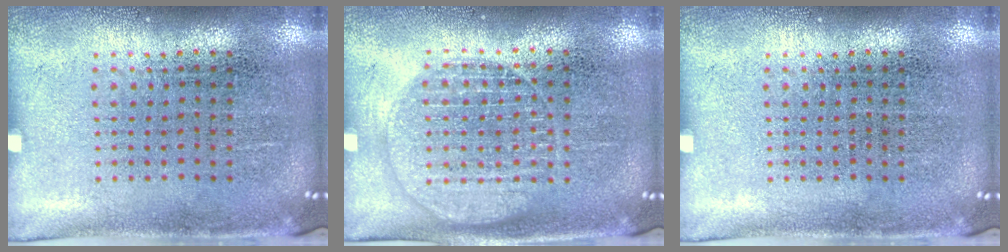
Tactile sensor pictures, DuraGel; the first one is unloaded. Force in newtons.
{"total": 1.4, "press": 1.4, "slide": 0.2}
{"total": 0.0}